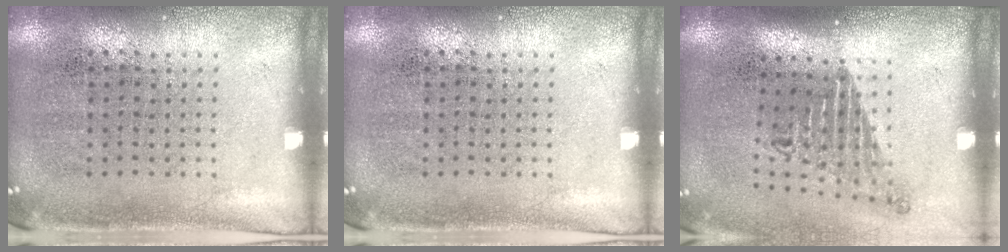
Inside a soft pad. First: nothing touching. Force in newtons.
{"total": 0.0}
{"total": 1.7, "press": 1.2, "slide": 1.2}